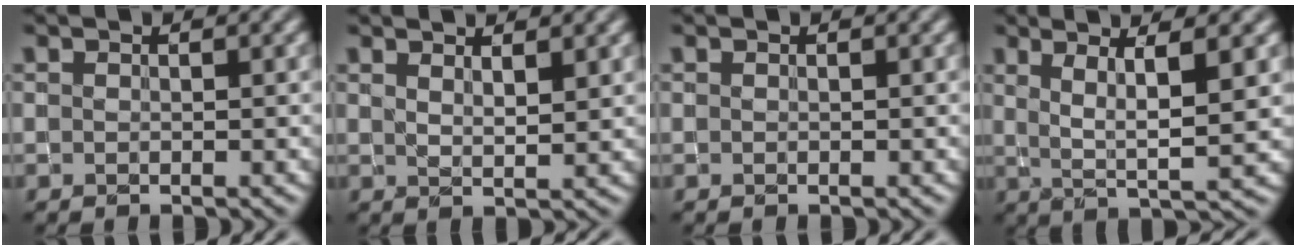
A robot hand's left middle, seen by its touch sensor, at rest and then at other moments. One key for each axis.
{"total": 2.3, "fx": 1.8, "fy": 0.5, "fz": 1.3, "tx": -0.016, "ty": -0.002, "tz": 0.030}
{"total": 0.0}
{"total": 5.4, "fx": 1.7, "fy": 1.1, "fz": 5.0, "tx": -0.088, "ty": -0.003, "tz": 0.033}